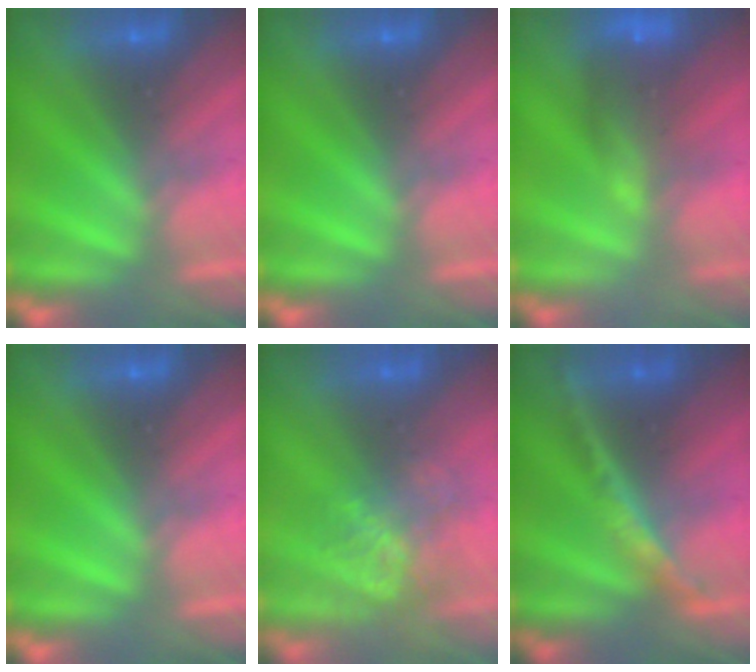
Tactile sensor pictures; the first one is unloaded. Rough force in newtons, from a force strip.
{"total": 0.0}
{"total": 8.0}
{"total": 0.0}
{"total": 4.5}
{"total": 2.4}